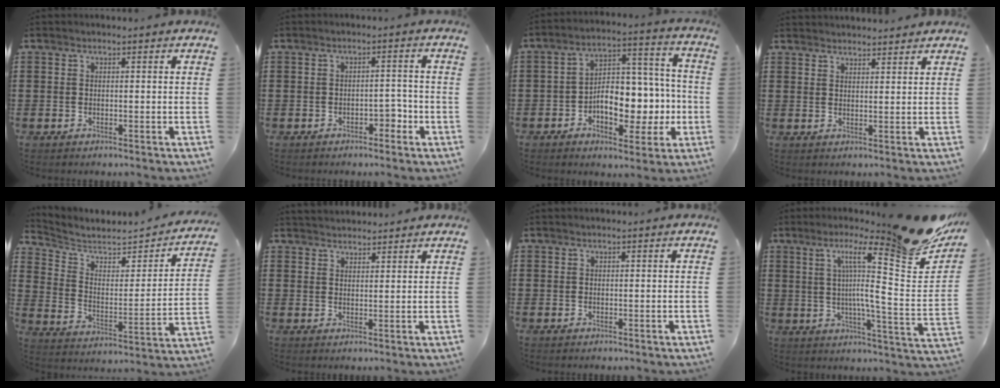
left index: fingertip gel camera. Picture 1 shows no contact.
{"total": 2.5, "force": [-1.8, 1.1, 1.4], "torque": [-0.029, 0.005, -0.036]}
{"total": 9.6, "force": [-2.6, 5.8, 7.2], "torque": [-0.096, 0.005, -0.047]}
{"total": 2.4, "force": [2.4, 0.1, -0.4], "torque": [0.001, -0.004, 0.047]}
{"total": 4.2, "force": [3.7, 1.3, 1.5], "torque": [-0.054, -0.031, 0.054]}
{"total": 2.2, "force": [2.2, 0.2, -0.5], "torque": [0.003, -0.002, 0.043]}
{"total": 0.0}
{"total": 16.4, "force": [10.1, 0.9, 12.9], "torque": [-0.210, -0.081, 0.142]}